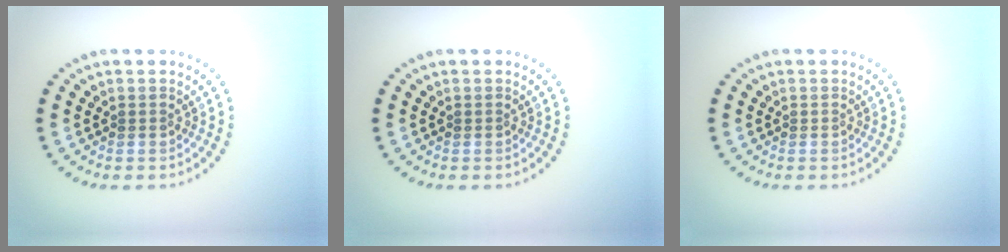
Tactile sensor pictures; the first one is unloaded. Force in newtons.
{"total": 0.0}
{"total": 0.0}